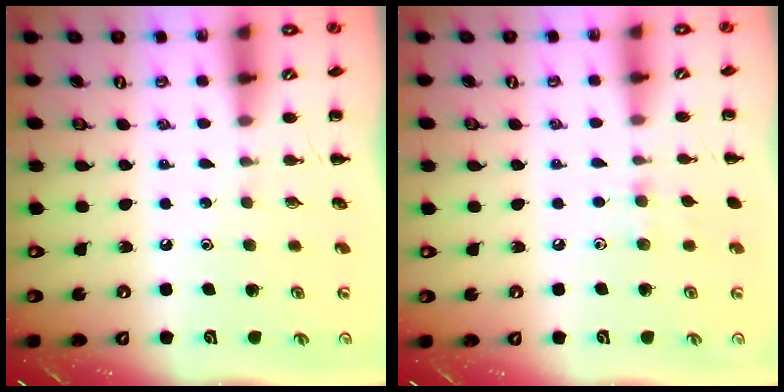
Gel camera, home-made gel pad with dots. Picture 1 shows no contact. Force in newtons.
{"total": 5.7, "press": 5.5, "slide": 1.7}